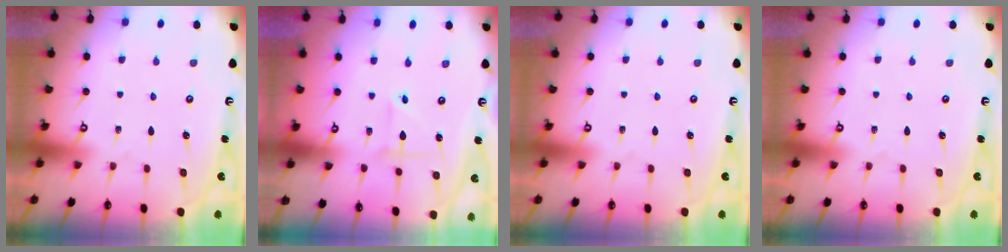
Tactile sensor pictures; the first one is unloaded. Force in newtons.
{"total": 2.5, "press": 2.5, "slide": 0.1}
{"total": 0.0}
{"total": 0.0}